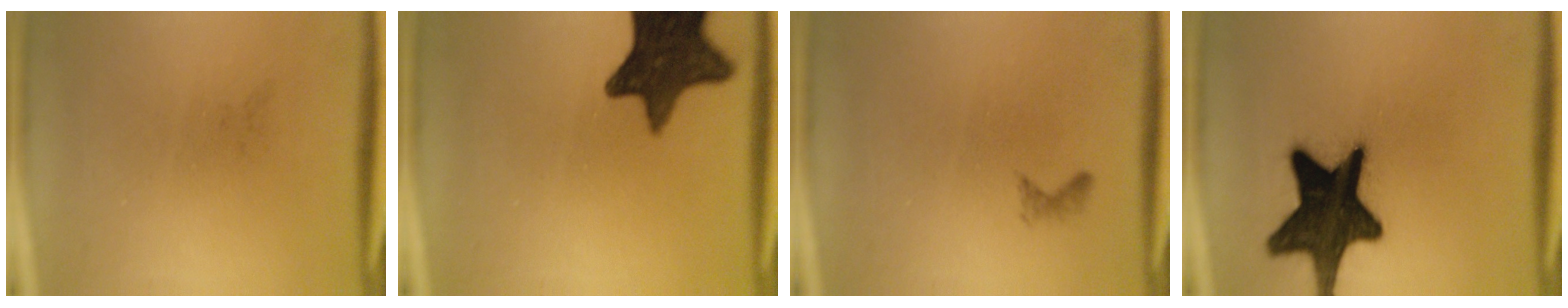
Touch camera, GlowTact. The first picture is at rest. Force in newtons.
{"total": 13.7}
{"total": 0.6}
{"total": 19.0}